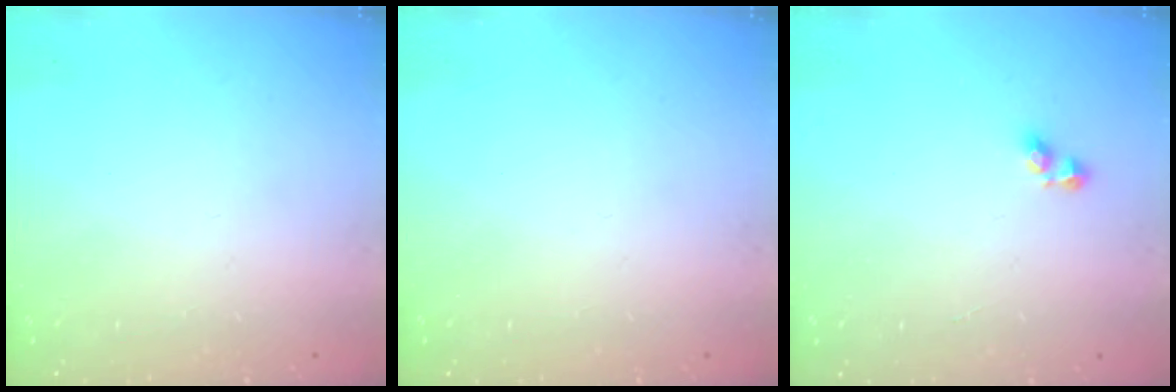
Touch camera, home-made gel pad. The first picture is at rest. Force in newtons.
{"total": 0.0}
{"total": 3.7, "press": 3.7, "slide": 0.6}